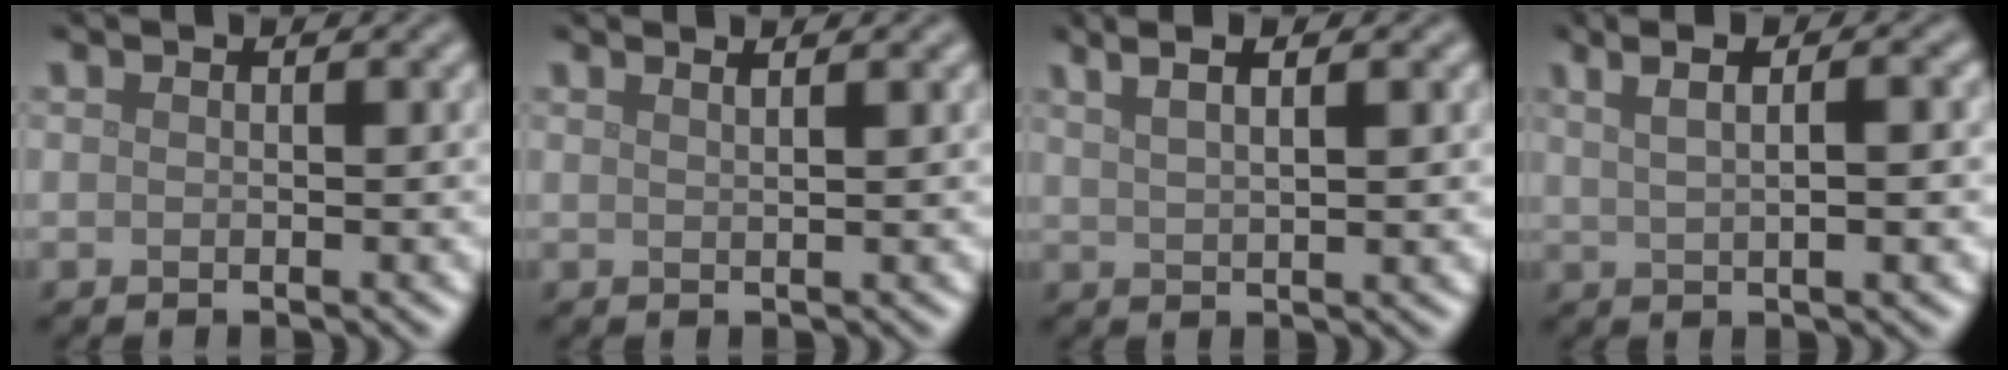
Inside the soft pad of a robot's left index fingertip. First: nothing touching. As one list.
[{"total": 2.0, "force": [1.4, 0.8, 1.2], "torque": [0.004, 0.005, -0.004]}, {"total": 4.6, "force": [2.8, 1.7, 3.3], "torque": [-0.033, 0.018, 0.020]}, {"total": 6.8, "force": [2.6, 2.9, 5.5], "torque": [-0.060, 0.030, 0.017]}]